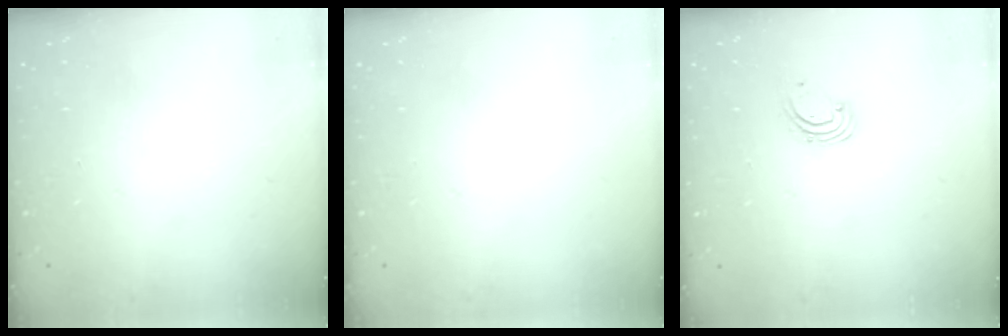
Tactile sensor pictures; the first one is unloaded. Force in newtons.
{"total": 0.0}
{"total": 1.6, "press": 1.6, "slide": 0.1}